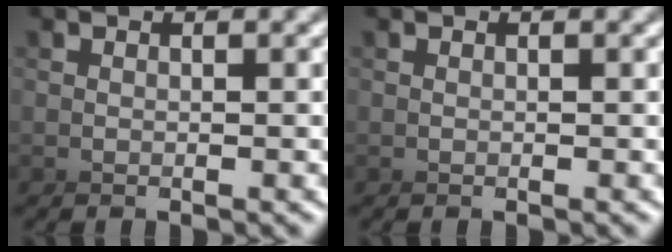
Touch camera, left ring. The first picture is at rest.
{"total": 0.0}